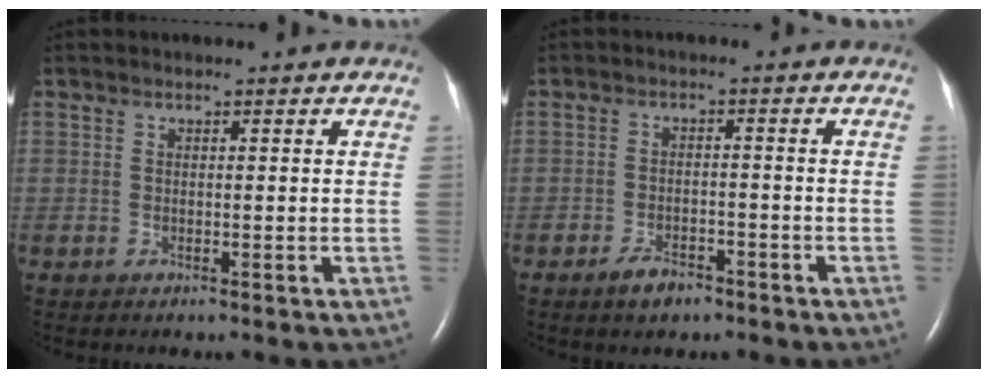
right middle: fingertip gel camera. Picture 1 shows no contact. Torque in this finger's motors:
{"motor_torque": [0.10, -0.08, 0.15, 0.04]}